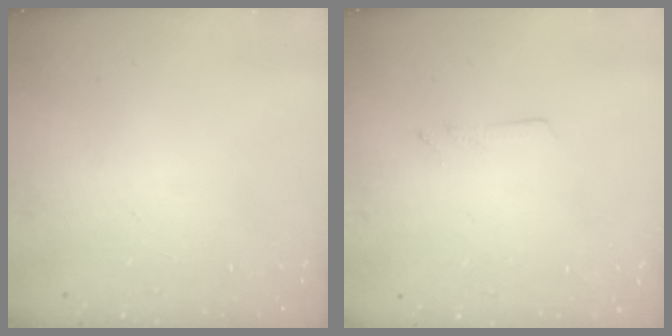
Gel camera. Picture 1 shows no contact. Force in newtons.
{"total": 2.2, "press": 2.2, "slide": 0.2}